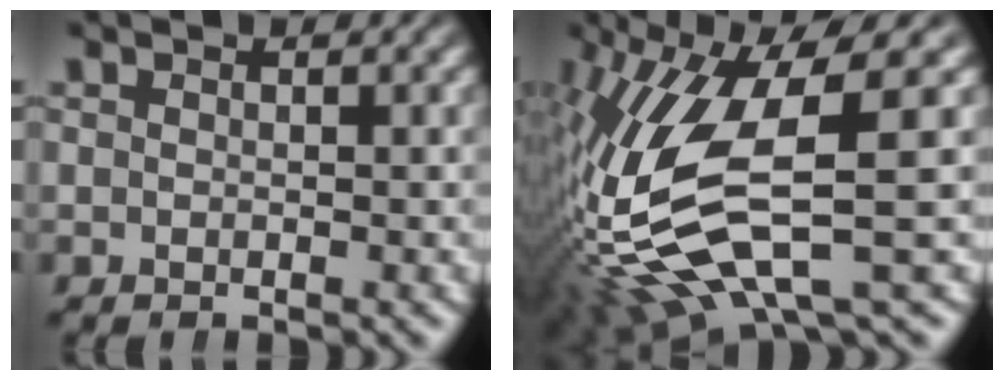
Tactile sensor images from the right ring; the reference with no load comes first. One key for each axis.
{"total": 11.9, "fx": -1.6, "fy": 5.6, "fz": 10.4, "tx": -0.221, "ty": -0.030, "tz": -0.001}